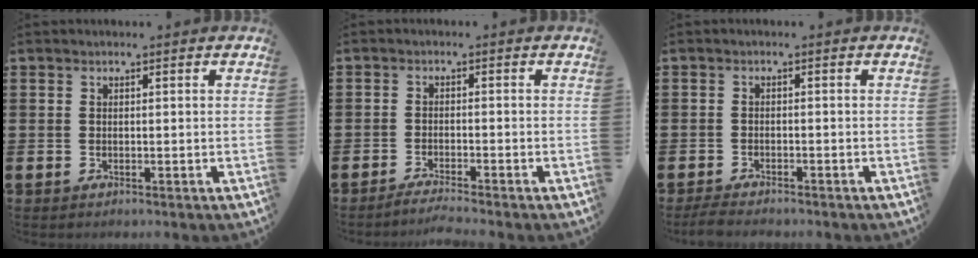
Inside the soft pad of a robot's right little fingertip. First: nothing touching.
{"total": 1.8, "force": [-1.7, -0.2, 0.7], "torque": [-0.010, 0.003, -0.033]}
{"total": 1.6, "force": [-1.5, 0.2, 0.6], "torque": [-0.012, 0.004, -0.031]}